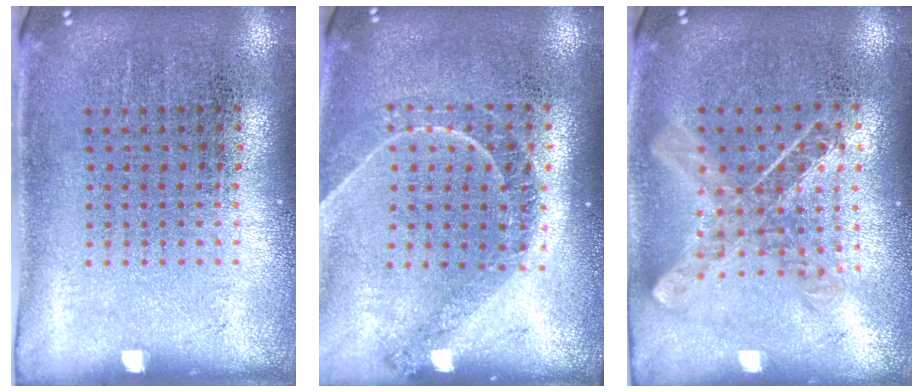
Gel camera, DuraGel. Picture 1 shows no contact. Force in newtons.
{"total": 1.2, "press": 1.1, "slide": 0.4}
{"total": 1.0, "press": 1.0, "slide": 0.1}